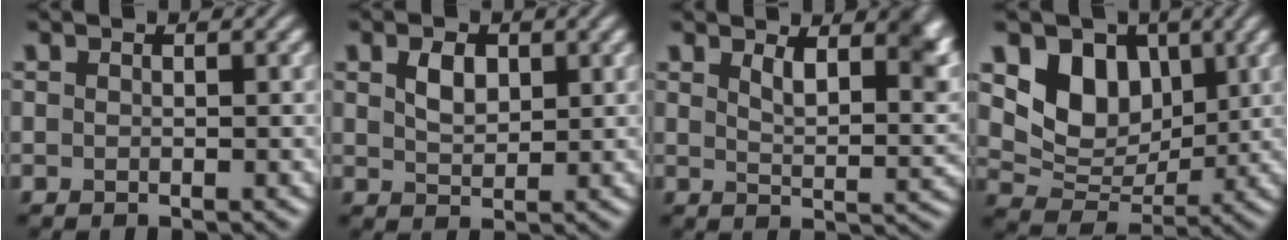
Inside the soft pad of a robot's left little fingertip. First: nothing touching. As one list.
[{"total": 2.5, "force": [1.1, 1.5, 1.7], "torque": [-0.038, 0.000, 0.023]}, {"total": 5.5, "force": [3.0, 2.1, 4.1], "torque": [-0.058, -0.009, 0.050]}, {"total": 6.5, "force": [2.4, 4.8, 3.6], "torque": [-0.061, -0.011, 0.036]}]